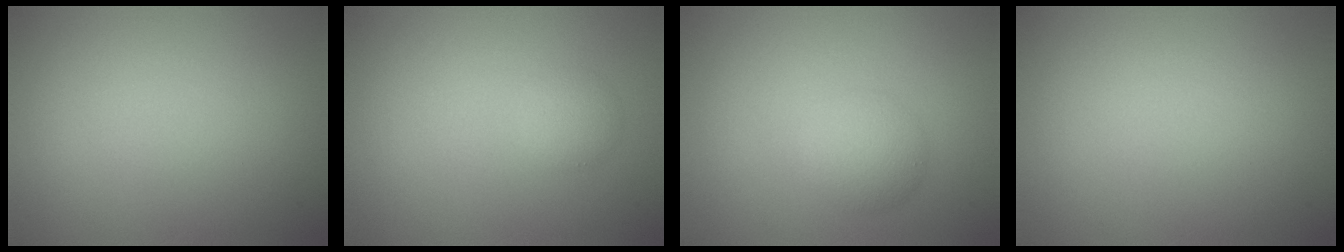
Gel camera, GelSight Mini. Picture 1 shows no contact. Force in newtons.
{"total": 1.3, "press": 1.3, "slide": 0.2}
{"total": 2.6, "press": 2.6, "slide": 0.1}
{"total": 0.0}